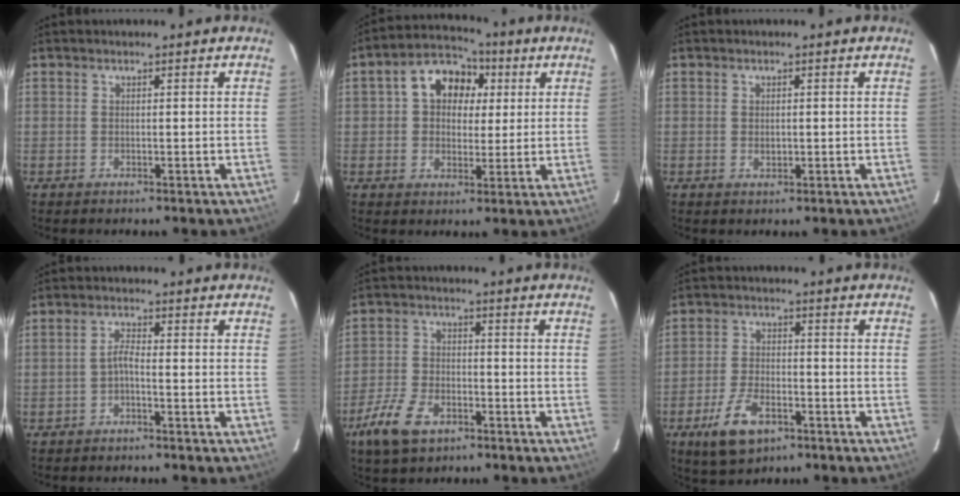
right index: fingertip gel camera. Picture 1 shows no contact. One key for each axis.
{"total": 10.1, "fx": 2.6, "fy": 7.9, "fz": 5.8, "tx": -0.111, "ty": 0.039, "tz": 0.041}
{"total": 1.4, "fx": -0.1, "fy": 1.0, "fz": 1.0, "tx": -0.013, "ty": -0.001, "tz": 0.001}
{"total": 1.9, "fx": -1.2, "fy": 0.3, "fz": 1.5, "tx": -0.034, "ty": 0.007, "tz": -0.024}
{"total": 9.6, "fx": -5.9, "fy": 5.1, "fz": 5.6, "tx": -0.141, "ty": -0.003, "tz": -0.114}
{"total": 9.4, "fx": -5.2, "fy": 4.7, "fz": 6.1, "tx": -0.142, "ty": -0.005, "tz": -0.090}